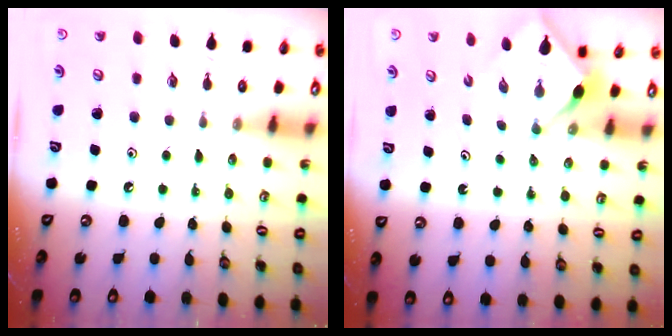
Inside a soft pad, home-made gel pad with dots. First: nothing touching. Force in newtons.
{"total": 2.9, "press": 2.9, "slide": 0.4}